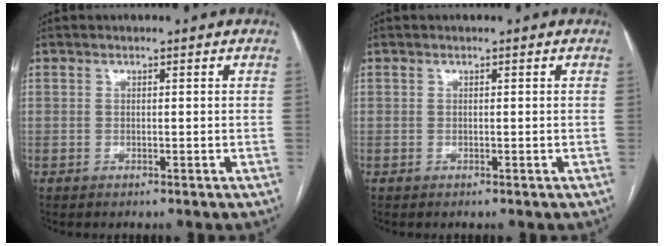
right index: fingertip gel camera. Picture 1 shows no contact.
{"total": 0.0}